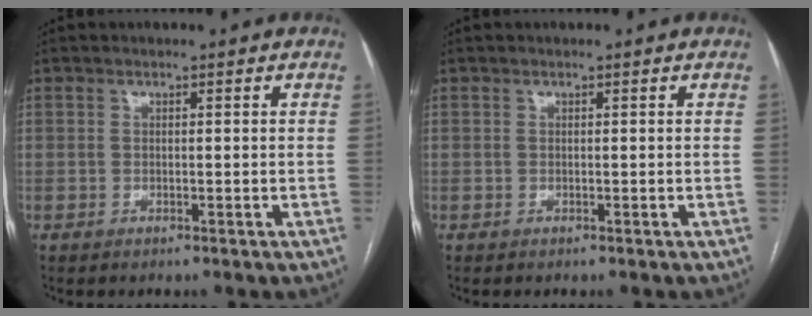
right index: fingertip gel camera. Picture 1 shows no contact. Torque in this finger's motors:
{"motor_torque": [0.00, 0.00, 0.00, 0.00]}